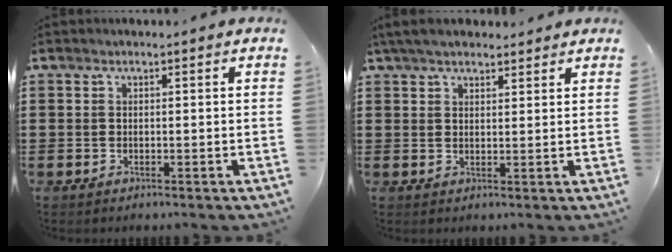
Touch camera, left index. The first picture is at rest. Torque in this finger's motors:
{"motor_torque": [2.14, 0.00, 0.20, 0.21]}